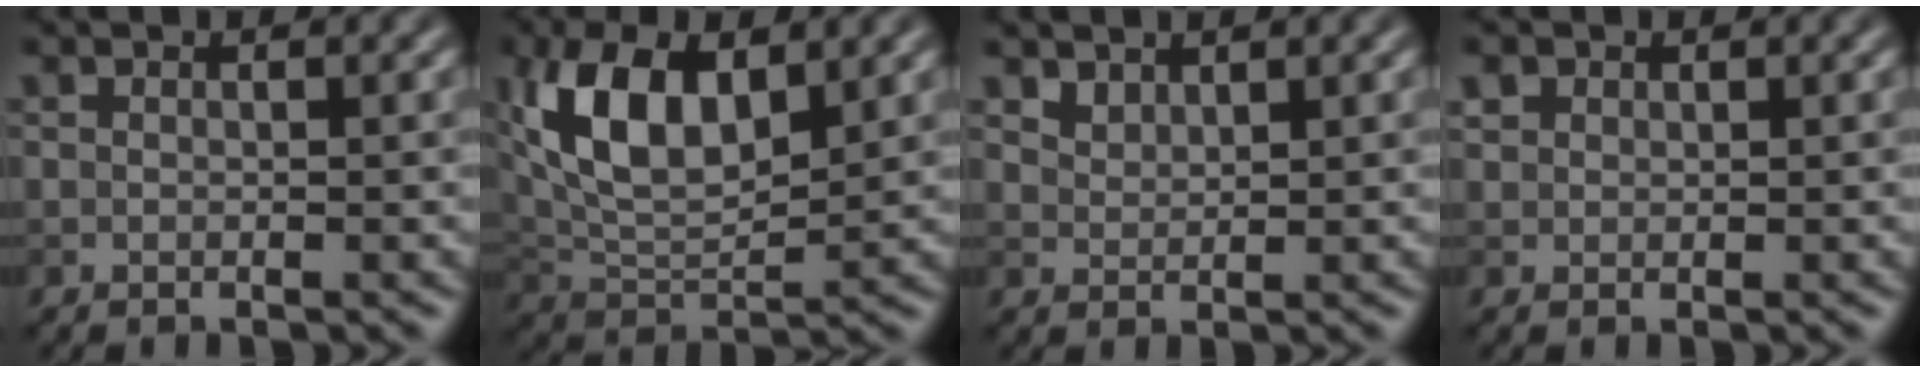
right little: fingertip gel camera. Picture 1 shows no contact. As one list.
[{"total": 8.5, "force": [2.8, 4.2, 6.8], "torque": [-0.143, 0.007, 0.049]}, {"total": 1.0, "force": [1.0, 0.1, 0.0], "torque": [-0.006, -0.006, 0.031]}, {"total": 1.1, "force": [0.6, 0.9, 0.2], "torque": [-0.002, 0.002, 0.010]}]